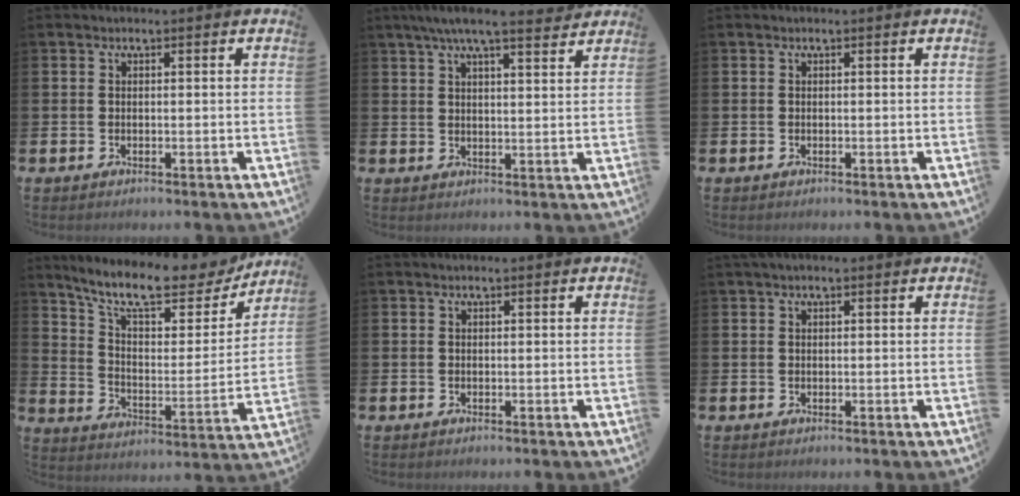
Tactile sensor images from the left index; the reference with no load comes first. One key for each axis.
{"total": 6.7, "fx": 5.9, "fy": 0.9, "fz": 3.0, "tx": -0.062, "ty": -0.018, "tz": 0.104}
{"total": 0.0}
{"total": 11.3, "fx": 9.6, "fy": 3.0, "fz": 5.1, "tx": -0.125, "ty": -0.059, "tz": 0.165}
{"total": 0.0}
{"total": 0.9, "fx": 0.7, "fy": 0.3, "fz": 0.6, "tx": 0.001, "ty": 0.000, "tz": 0.009}